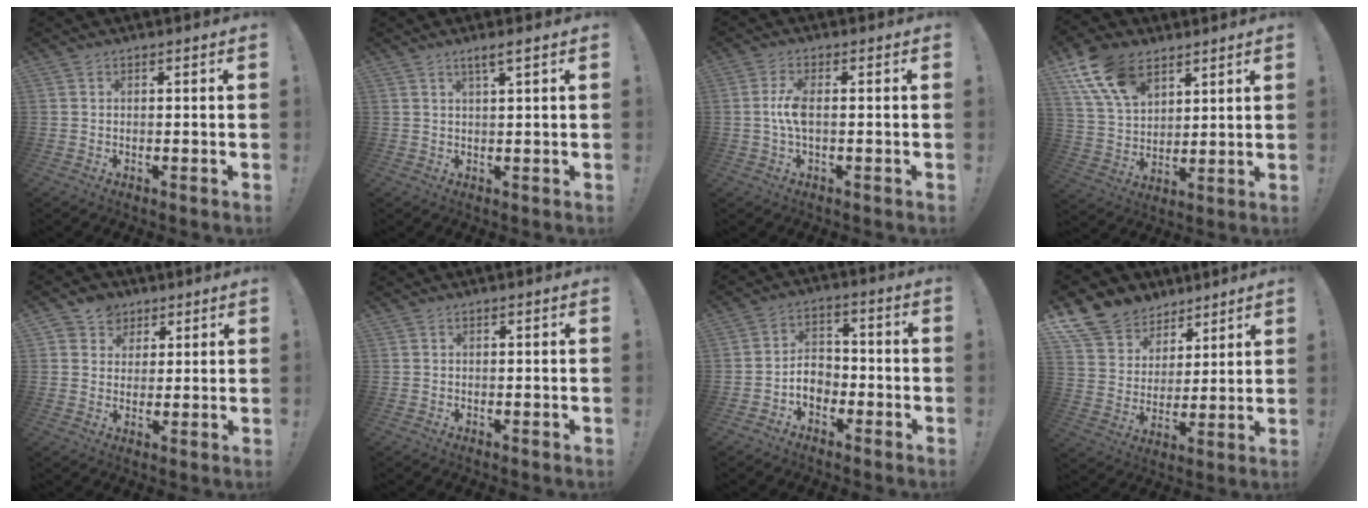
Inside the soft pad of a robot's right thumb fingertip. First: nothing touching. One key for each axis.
{"total": 2.9, "fx": 1.6, "fy": -0.1, "fz": 2.4, "tx": -0.046, "ty": -0.002, "tz": 0.025}
{"total": 5.8, "fx": -0.5, "fy": 1.7, "fz": 5.5, "tx": -0.121, "ty": -0.001, "tz": -0.012}
{"total": 15.3, "fx": 9.0, "fy": 9.4, "fz": 8.0, "tx": -0.149, "ty": -0.033, "tz": 0.175}
{"total": 6.5, "fx": 2.9, "fy": 5.7, "fz": 0.7, "tx": -0.004, "ty": -0.019, "tz": 0.057}
{"total": 0.0}
{"total": 7.2, "fx": -2.9, "fy": 5.6, "fz": 3.4, "tx": -0.064, "ty": 0.019, "tz": -0.049}
{"total": 13.0, "fx": 9.1, "fy": 8.8, "fz": 3.0, "tx": -0.058, "ty": -0.065, "tz": 0.179}